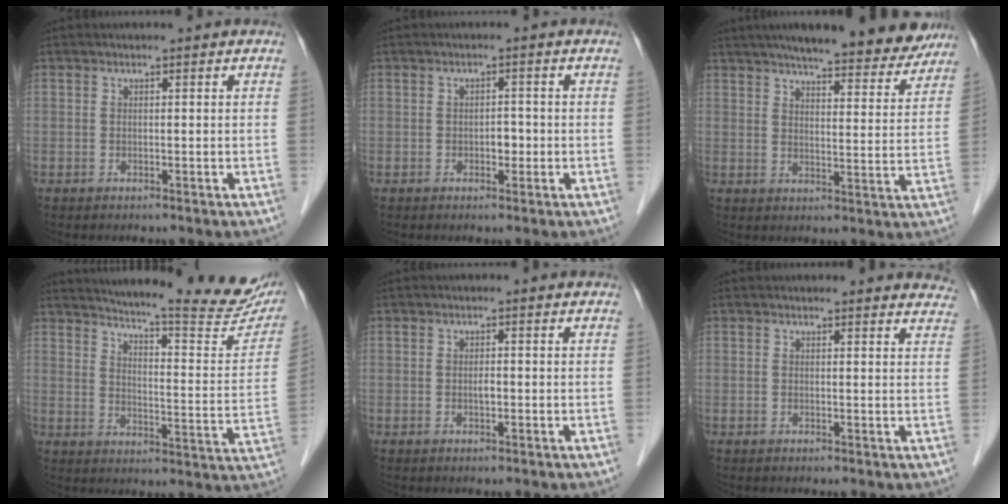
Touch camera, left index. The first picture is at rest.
{"total": 1.8, "force": [-0.5, 1.1, 1.3], "torque": [-0.016, 0.004, -0.008]}
{"total": 19.2, "force": [16.6, 3.3, 9.1], "torque": [-0.124, 0.006, 0.211]}
{"total": 23.8, "force": [21.1, 2.0, 10.9], "torque": [-0.154, -0.071, 0.256]}
{"total": 1.0, "force": [-0.2, 0.4, 0.9], "torque": [-0.017, 0.001, -0.005]}
{"total": 7.4, "force": [7.1, 1.7, 0.8], "torque": [0.023, -0.008, 0.046]}